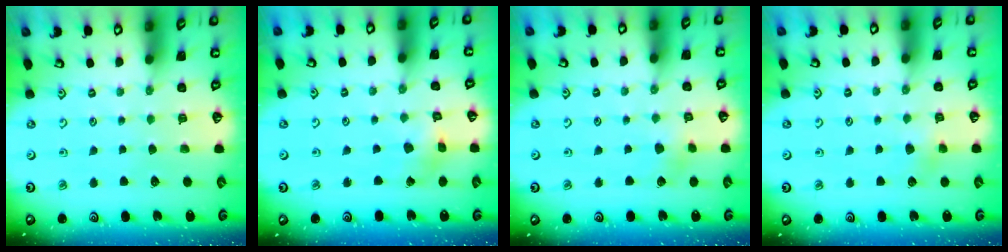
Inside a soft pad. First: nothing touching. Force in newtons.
{"total": 2.8, "press": 2.8, "slide": 0.5}
{"total": 2.9, "press": 2.9, "slide": 0.3}
{"total": 4.3, "press": 4.3, "slide": 0.5}